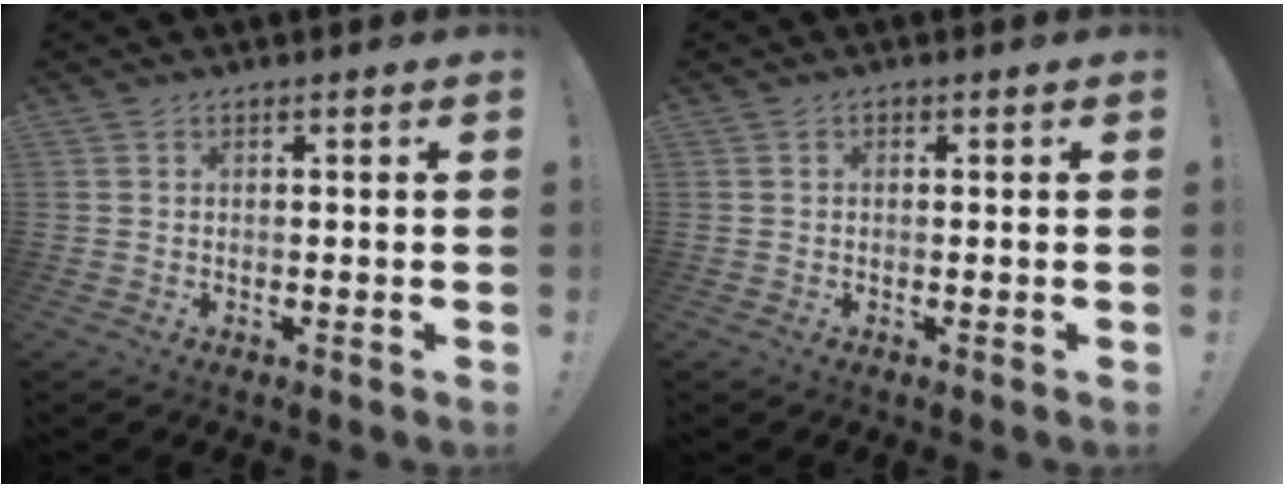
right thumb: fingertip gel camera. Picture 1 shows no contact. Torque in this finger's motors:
{"motor_torque": [-0.03, 0.10, -0.07, 0.04, 0.00]}